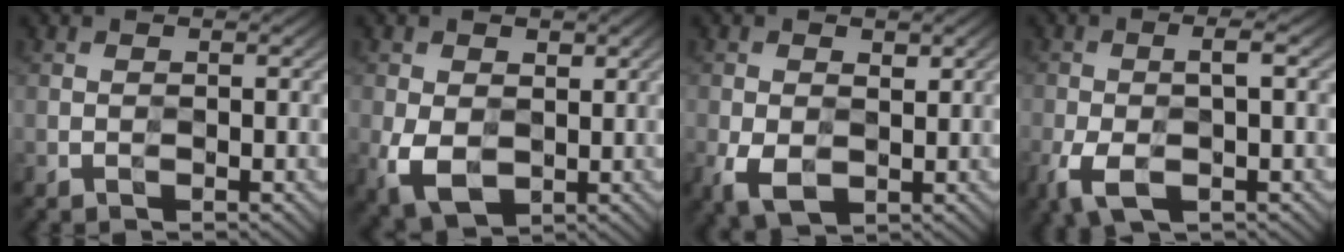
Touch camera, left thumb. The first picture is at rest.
{"total": 6.3, "force": [-0.3, 4.5, 4.4], "torque": [-0.100, -0.013, -0.005]}
{"total": 5.0, "force": [-0.7, 3.2, 3.7], "torque": [-0.082, -0.011, -0.013]}
{"total": 5.5, "force": [-1.9, 2.0, 4.8], "torque": [-0.104, -0.003, -0.036]}